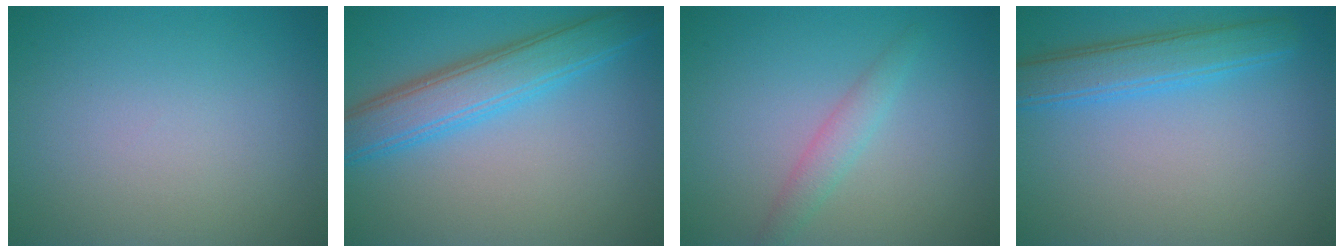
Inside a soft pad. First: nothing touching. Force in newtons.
{"total": 5.3, "press": 5.3, "slide": 0.1}
{"total": 1.9, "press": 1.9, "slide": 0.0}
{"total": 3.7, "press": 3.7, "slide": 0.1}